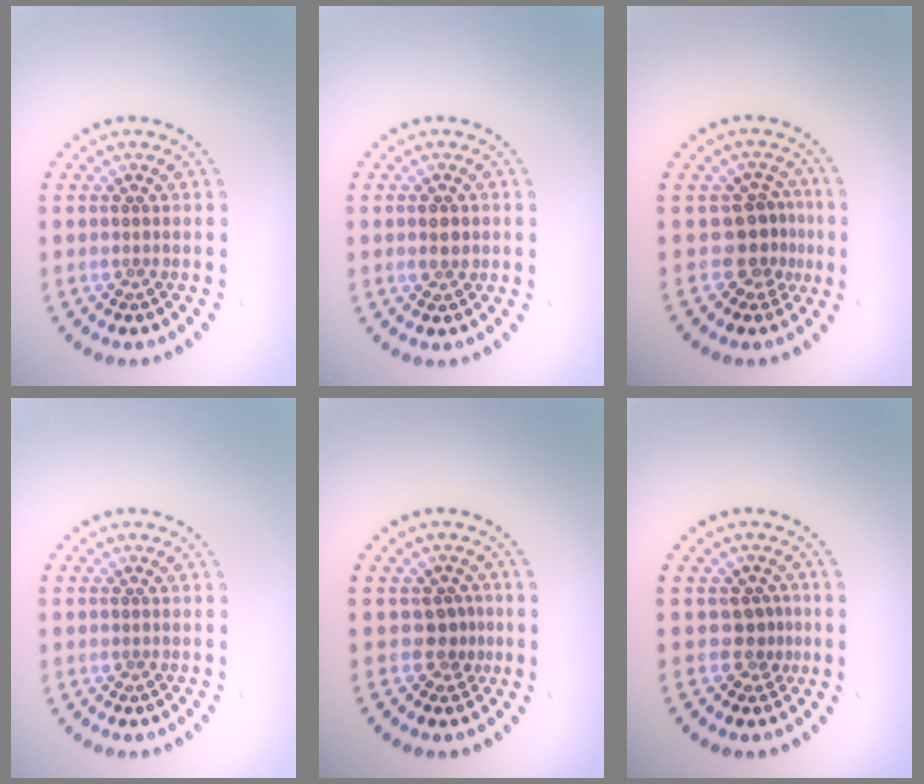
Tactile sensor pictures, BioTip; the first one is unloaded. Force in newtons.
{"total": 1.6, "press": 1.6, "slide": 0.1}
{"total": 2.8, "press": 2.1, "slide": 1.9}
{"total": 0.0}
{"total": 1.8, "press": 1.3, "slide": 1.1}
{"total": 1.8, "press": 1.3, "slide": 1.1}